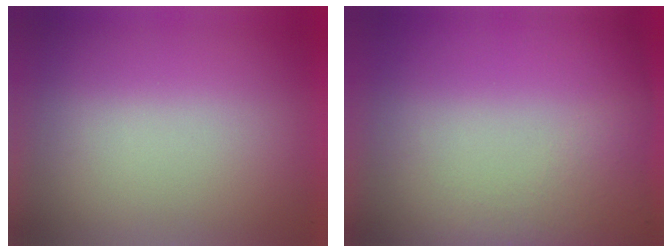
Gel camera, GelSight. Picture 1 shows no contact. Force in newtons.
{"total": 5.8}